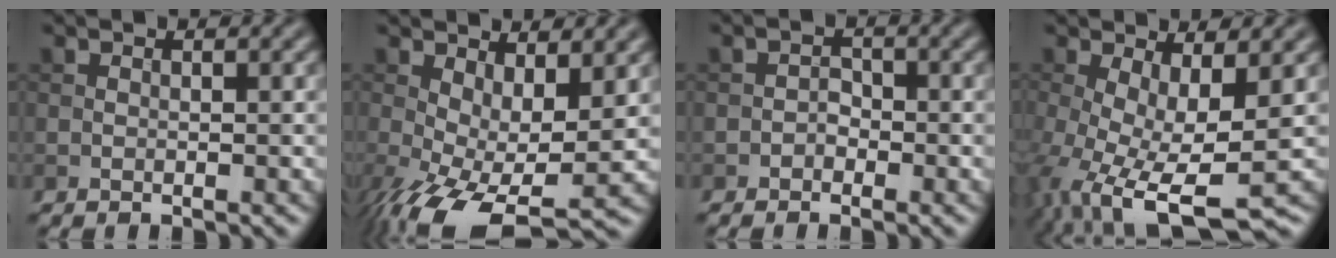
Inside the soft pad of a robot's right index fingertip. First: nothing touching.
{"total": 9.6, "force": [-1.7, 4.4, 8.3], "torque": [-0.157, -0.022, -0.018]}
{"total": 1.2, "force": [-0.6, 0.9, 0.5], "torque": [-0.003, 0.002, -0.011]}
{"total": 8.6, "force": [-2.0, 3.7, 7.5], "torque": [-0.153, -0.022, -0.027]}